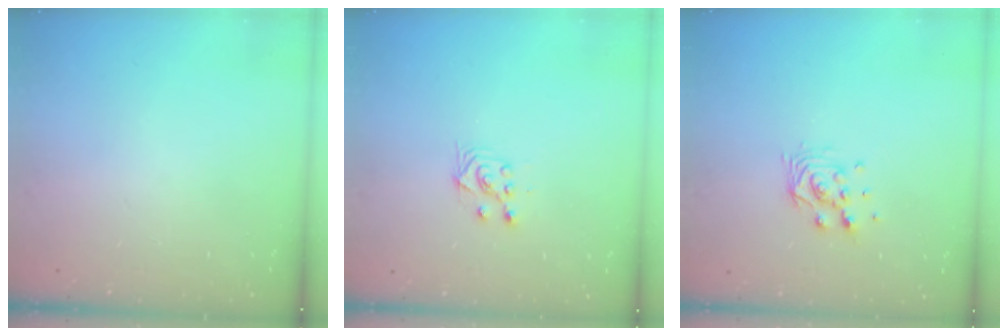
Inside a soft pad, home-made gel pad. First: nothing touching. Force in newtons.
{"total": 4.0, "press": 3.8, "slide": 1.1}
{"total": 8.2, "press": 8.2, "slide": 0.4}